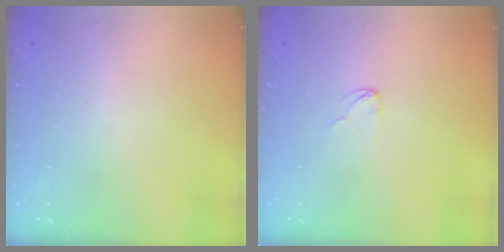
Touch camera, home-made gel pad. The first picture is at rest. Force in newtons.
{"total": 2.7, "press": 2.7, "slide": 0.1}